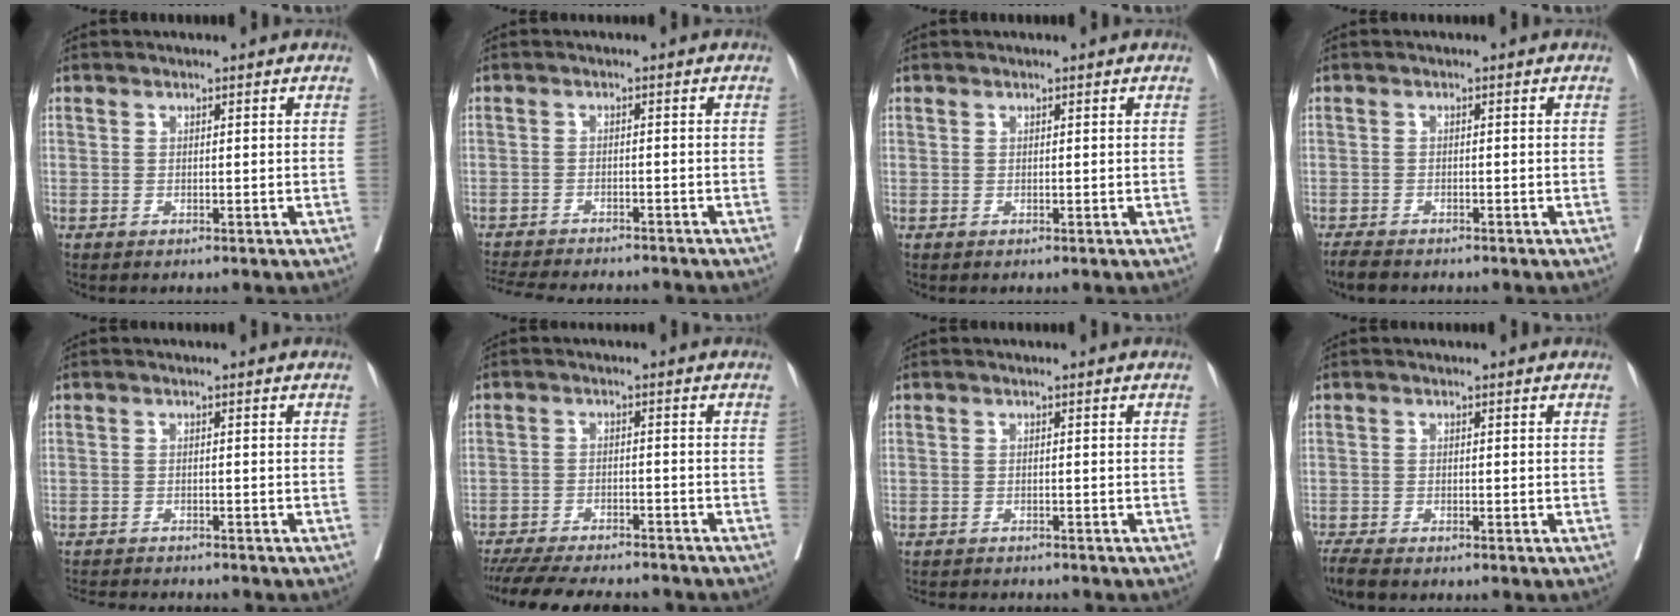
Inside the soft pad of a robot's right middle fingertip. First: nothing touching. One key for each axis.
{"total": 13.5, "fx": -12.3, "fy": 2.2, "fz": 5.0, "tx": -0.103, "ty": -0.016, "tz": -0.170}
{"total": 0.0}
{"total": 3.7, "fx": -3.2, "fy": 0.9, "fz": 1.6, "tx": -0.029, "ty": -0.009, "tz": -0.052}
{"total": 8.6, "fx": -8.1, "fy": 0.7, "fz": 2.7, "tx": -0.037, "ty": -0.007, "tz": -0.116}
{"total": 16.5, "fx": -14.8, "fy": 3.0, "fz": 6.6, "tx": -0.139, "ty": -0.021, "tz": -0.209}
{"total": 7.3, "fx": -6.9, "fy": 0.9, "fz": 2.2, "tx": -0.027, "ty": -0.008, "tz": -0.093}
{"total": 3.7, "fx": -3.2, "fy": 0.5, "fz": 1.8, "tx": -0.037, "ty": -0.011, "tz": -0.057}